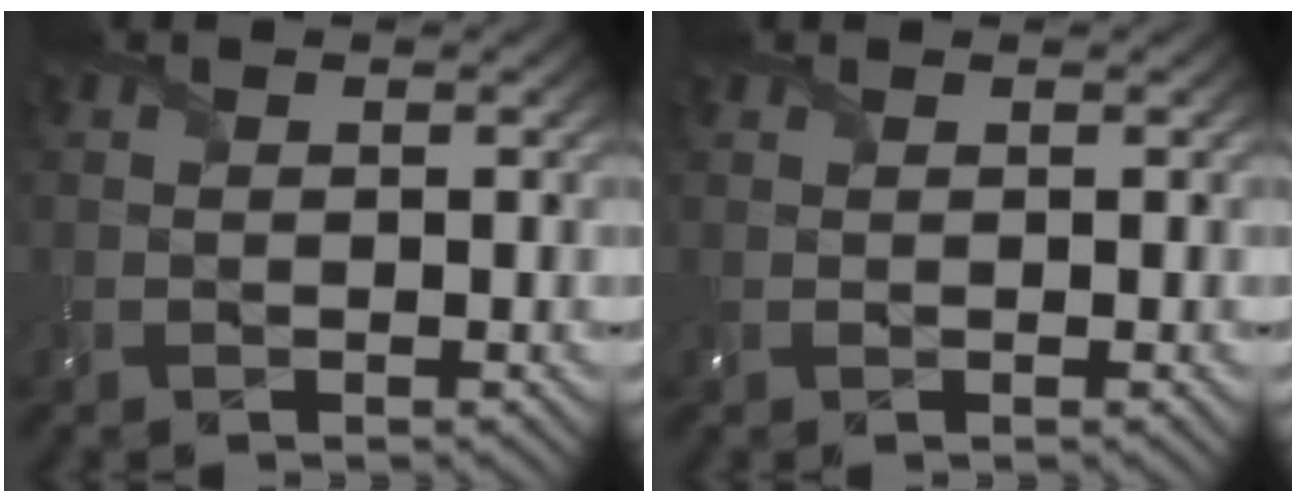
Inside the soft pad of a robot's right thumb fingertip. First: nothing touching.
{"total": 0.8, "force": [0.4, 0.3, 0.6], "torque": [-0.020, 0.002, 0.008]}